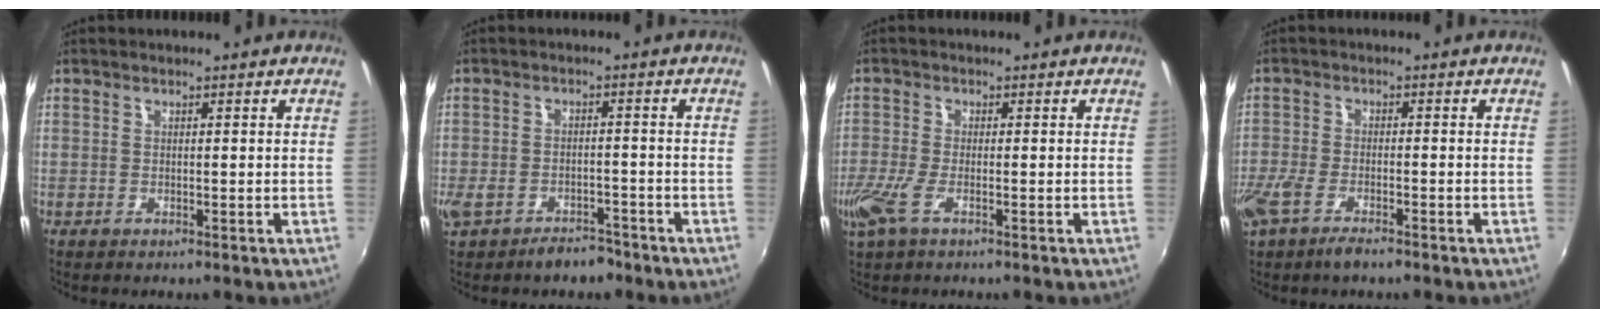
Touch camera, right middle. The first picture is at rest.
{"total": 7.7, "force": [-5.6, 4.1, 3.4], "torque": [-0.088, -0.005, -0.084]}
{"total": 5.3, "force": [-2.4, 1.6, 4.4], "torque": [-0.104, -0.015, -0.047]}
{"total": 7.5, "force": [-5.0, 2.8, 4.9], "torque": [-0.122, -0.021, -0.098]}